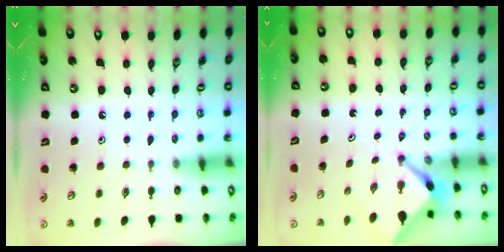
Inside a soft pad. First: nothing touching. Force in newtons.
{"total": 2.5, "press": 2.5, "slide": 0.2}